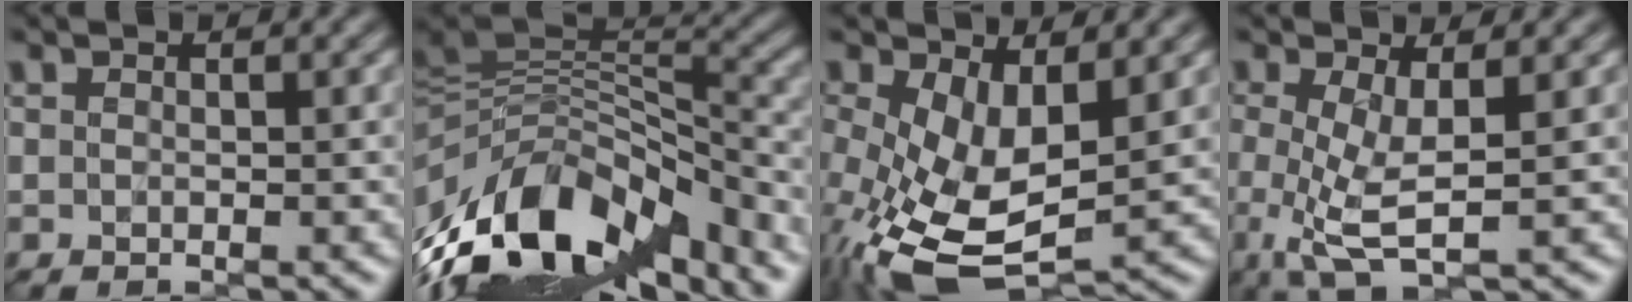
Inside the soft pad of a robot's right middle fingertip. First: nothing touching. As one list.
[{"total": 12.8, "force": [-6.6, 6.3, 9.0], "torque": [-0.190, 0.015, -0.124]}, {"total": 8.6, "force": [-1.1, 4.6, 7.2], "torque": [-0.174, -0.027, -0.010]}, {"total": 3.9, "force": [-0.6, 1.2, 3.7], "torque": [-0.081, -0.012, -0.008]}]